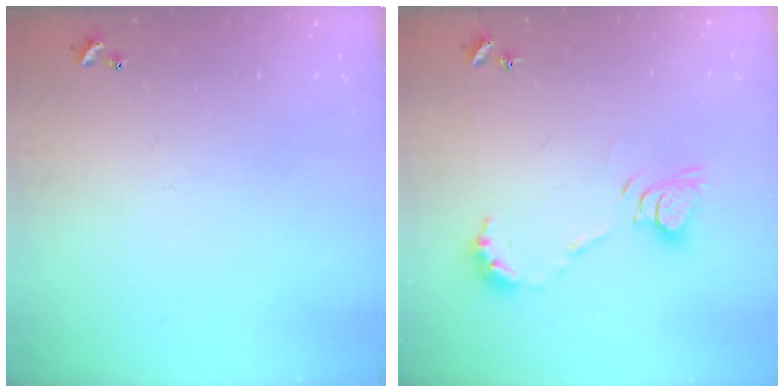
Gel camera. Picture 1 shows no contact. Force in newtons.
{"total": 8.2, "press": 8.2, "slide": 0.7}